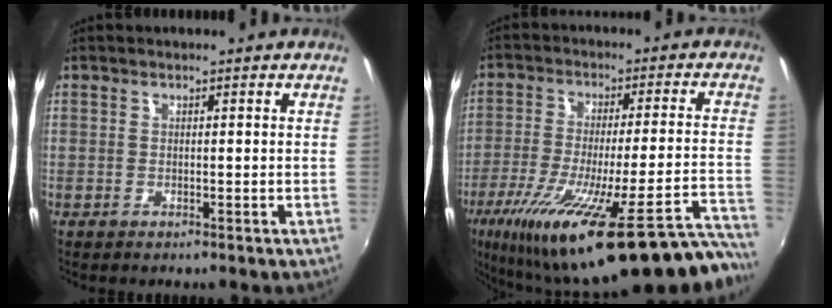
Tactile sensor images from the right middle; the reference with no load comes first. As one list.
[{"total": 31.2, "force": [-24.3, 4.0, 19.1], "torque": [-0.298, -0.081, -0.352]}]